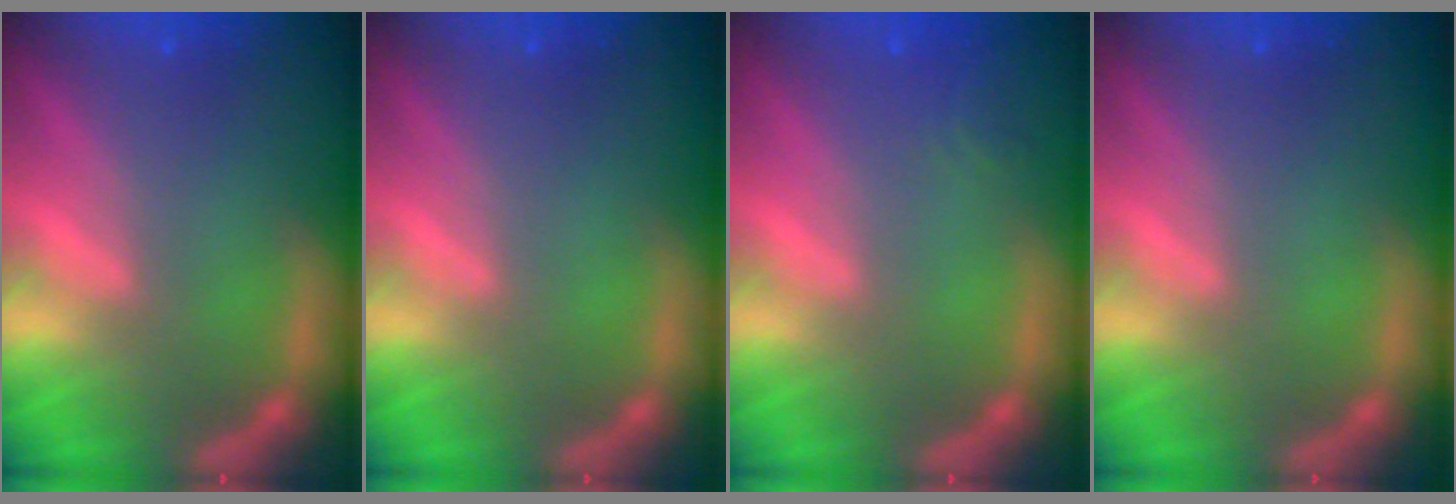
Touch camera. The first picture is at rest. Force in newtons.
{"total": 0.0}
{"total": 1.4}
{"total": 0.0}